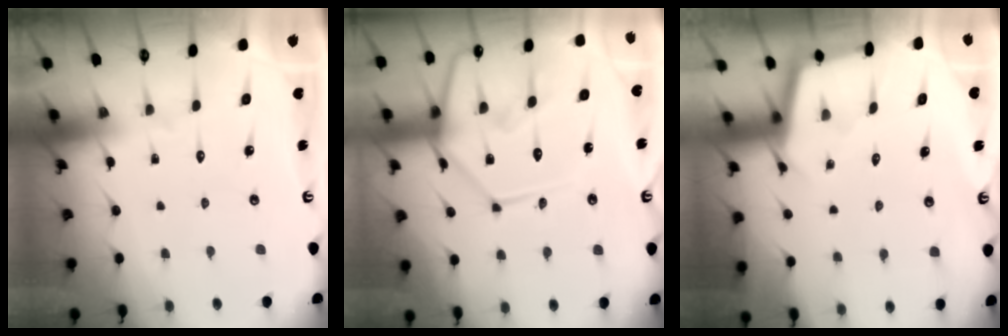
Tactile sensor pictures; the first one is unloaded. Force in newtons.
{"total": 19.3, "press": 19.1, "slide": 2.5}
{"total": 2.2, "press": 2.2, "slide": 0.2}